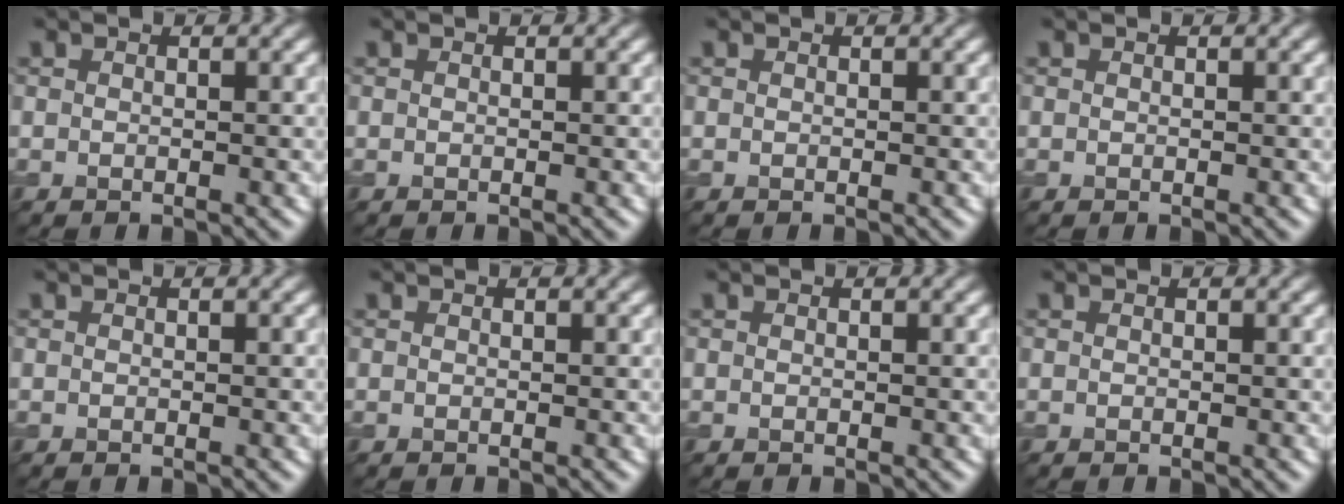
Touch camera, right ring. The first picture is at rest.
{"total": 0.0}
{"total": 0.0}
{"total": 0.0}
{"total": 0.0}
{"total": 0.0}
{"total": 0.0}
{"total": 0.0}